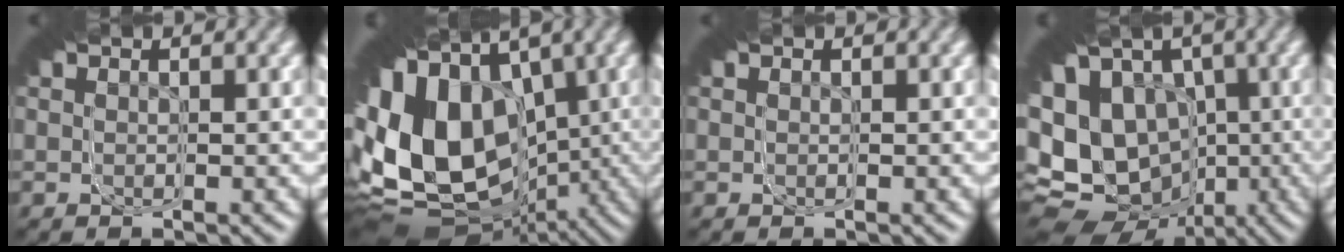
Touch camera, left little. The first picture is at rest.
{"total": 22.2, "force": [-5.1, 14.0, 16.5], "torque": [-0.249, -0.028, -0.071]}
{"total": 0.0}
{"total": 14.7, "force": [-3.6, 9.7, 10.5], "torque": [-0.137, -0.021, -0.057]}